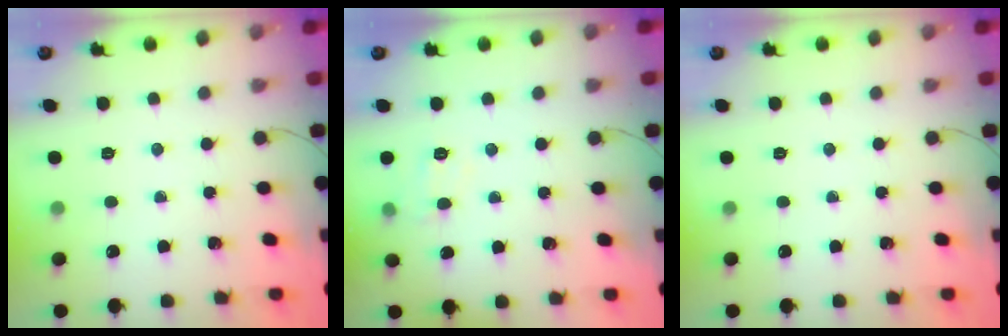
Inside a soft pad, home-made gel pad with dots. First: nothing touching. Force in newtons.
{"total": 5.1, "press": 4.9, "slide": 1.3}
{"total": 0.0}